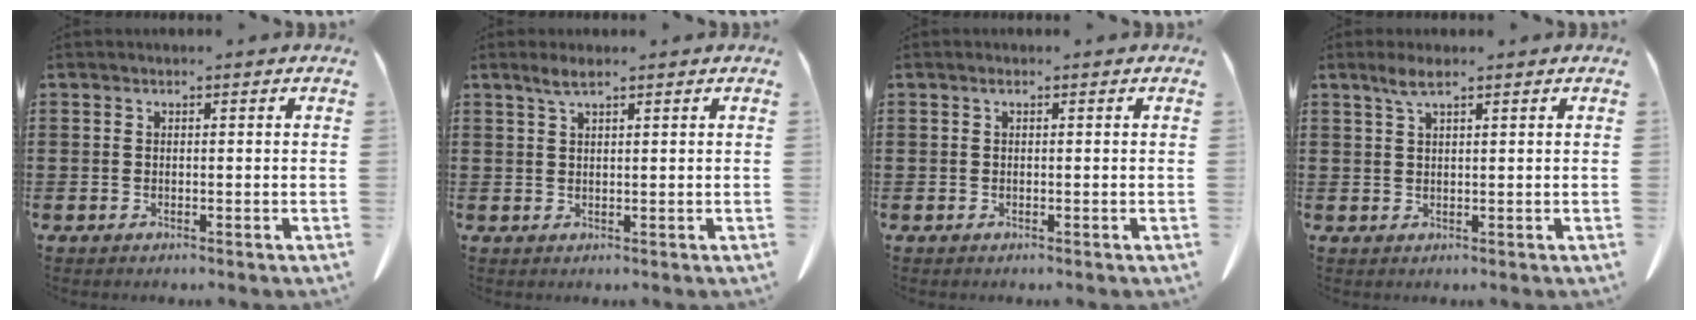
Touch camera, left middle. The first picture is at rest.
{"total": 2.2, "force": [1.4, 0.3, 1.6], "torque": [-0.034, 0.002, 0.025]}
{"total": 0.5, "force": [0.0, 0.1, 0.5], "torque": [-0.010, 0.000, 0.001]}
{"total": 2.7, "force": [1.7, 0.4, 2.1], "torque": [-0.045, 0.002, 0.030]}